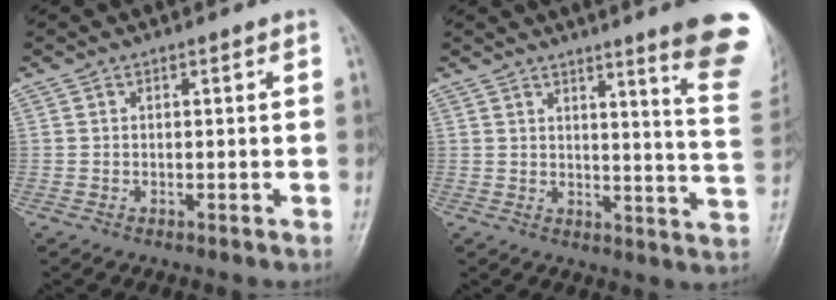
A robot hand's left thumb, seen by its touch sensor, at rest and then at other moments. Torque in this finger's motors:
{"motor_torque": [2.93, 1.32, 1.37, -1.40, 0.31]}